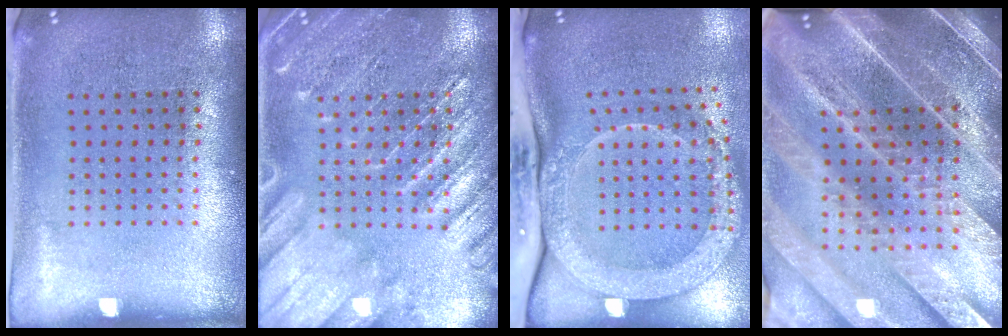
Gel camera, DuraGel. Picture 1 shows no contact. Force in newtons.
{"total": 4.4, "press": 4.3, "slide": 0.6}
{"total": 3.2, "press": 2.3, "slide": 2.3}
{"total": 5.5, "press": 4.7, "slide": 2.9}